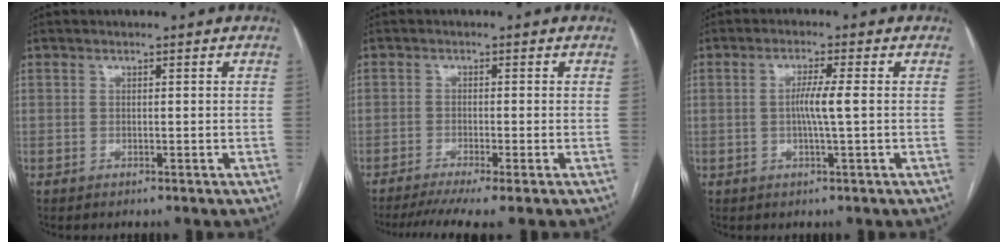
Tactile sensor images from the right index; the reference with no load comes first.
{"total": 6.3, "force": [-4.6, -0.2, 4.3], "torque": [-0.066, -0.009, -0.074]}
{"total": 3.9, "force": [-0.1, -0.4, 3.9], "torque": [-0.073, -0.001, -0.002]}